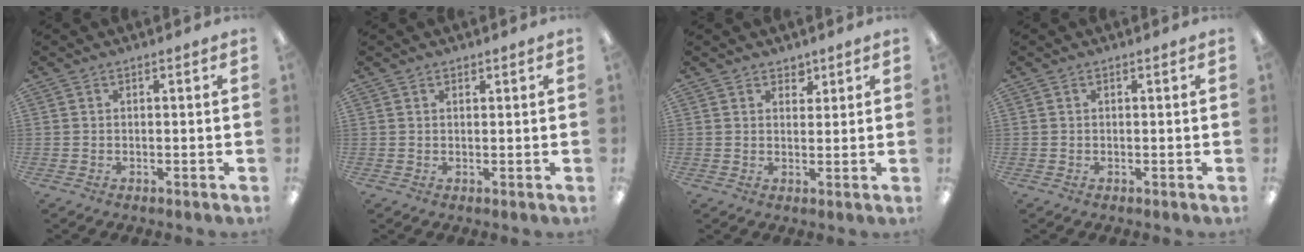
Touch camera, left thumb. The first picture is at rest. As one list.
[{"total": 0.7, "force": [0.6, 0.3, 0.1], "torque": [-0.001, 0.001, 0.012]}, {"total": 2.6, "force": [2.0, 1.6, 0.4], "torque": [0.005, -0.009, 0.035]}, {"total": 0.0}]